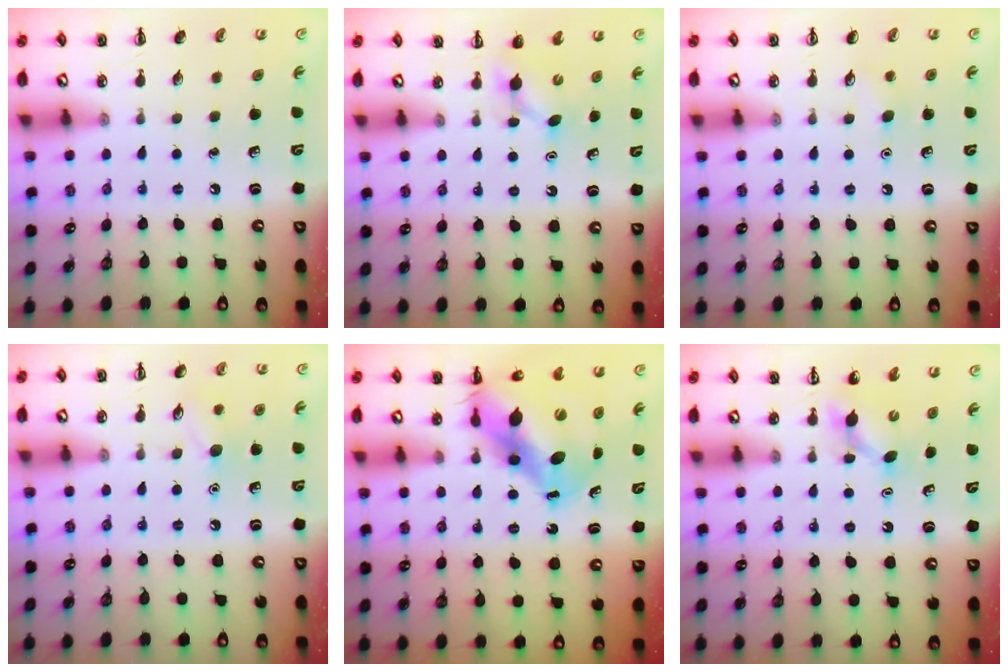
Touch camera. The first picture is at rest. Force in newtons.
{"total": 4.0, "press": 3.8, "slide": 1.0}
{"total": 4.7, "press": 4.5, "slide": 1.2}
{"total": 8.5, "press": 8.3, "slide": 2.0}
{"total": 11.5, "press": 11.1, "slide": 2.8}
{"total": 4.0, "press": 3.9, "slide": 0.9}